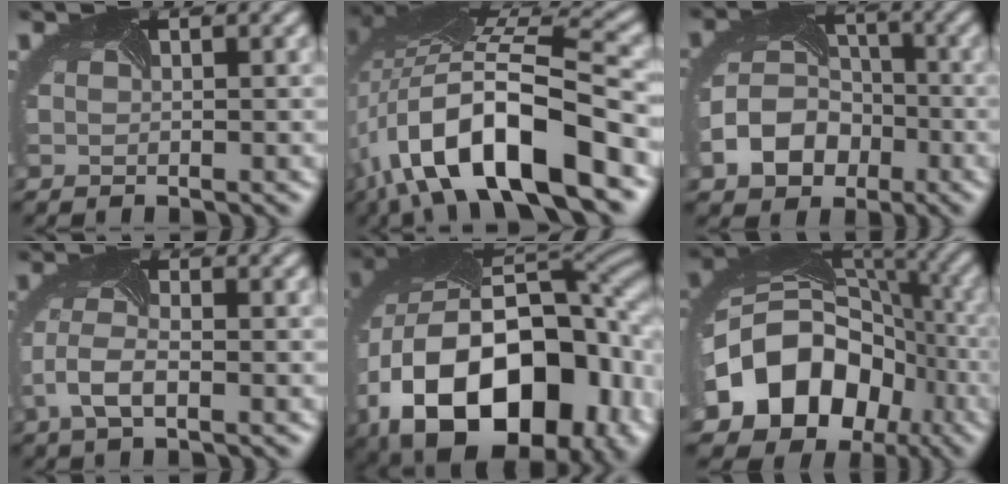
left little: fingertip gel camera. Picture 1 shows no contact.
{"total": 14.4, "force": [-5.5, 5.6, 12.1], "torque": [-0.222, 0.016, -0.095]}
{"total": 6.0, "force": [-2.5, 4.9, 2.4], "torque": [-0.051, 0.000, -0.054]}
{"total": 3.1, "force": [-1.3, 1.5, 2.4], "torque": [-0.068, 0.003, -0.029]}
{"total": 19.3, "force": [-4.6, 12.9, 13.6], "torque": [-0.256, -0.015, -0.061]}
{"total": 13.1, "force": [-4.1, 10.7, 6.3], "torque": [-0.135, -0.020, -0.076]}